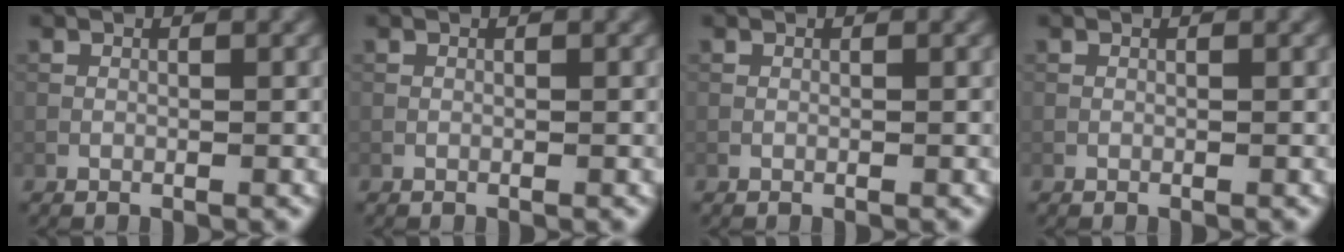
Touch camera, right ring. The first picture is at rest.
{"total": 0.0}
{"total": 0.0}
{"total": 0.0}